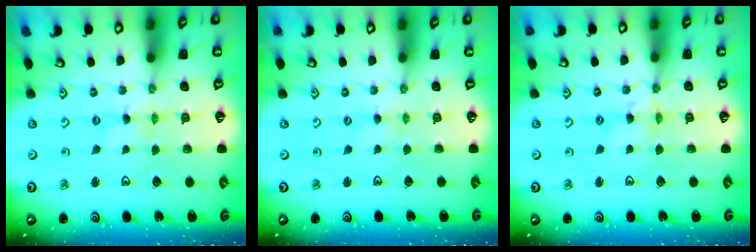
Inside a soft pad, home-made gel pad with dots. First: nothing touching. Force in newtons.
{"total": 0.0}
{"total": 2.4, "press": 2.4, "slide": 0.3}